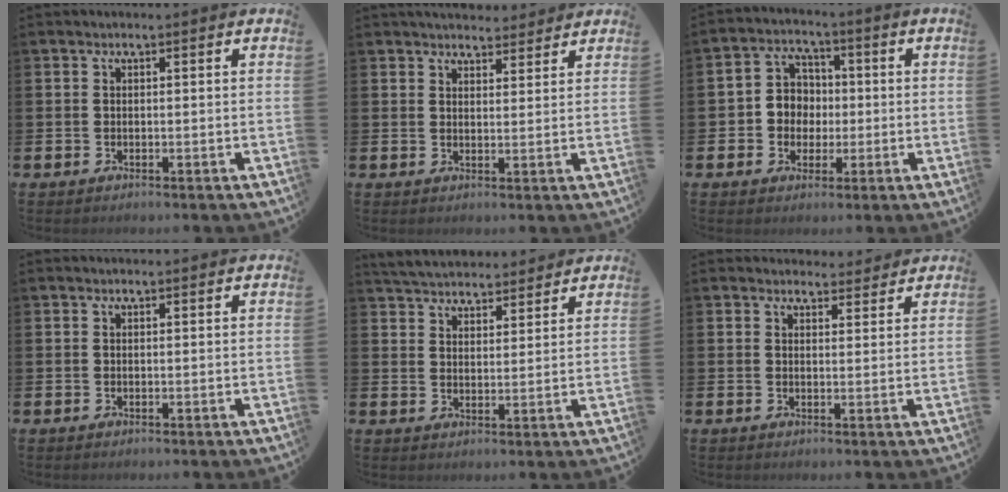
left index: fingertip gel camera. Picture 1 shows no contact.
{"total": 4.1, "force": [4.0, 1.1, 0.0], "torque": [0.006, -0.021, 0.071]}
{"total": 4.8, "force": [0.5, 4.6, 1.2], "torque": [-0.035, 0.003, 0.000]}
{"total": 0.0}
{"total": 4.9, "force": [4.8, 1.0, 0.0], "torque": [-0.022, -0.026, 0.087]}
{"total": 2.8, "force": [2.7, 0.7, 0.0], "torque": [0.009, -0.016, 0.047]}